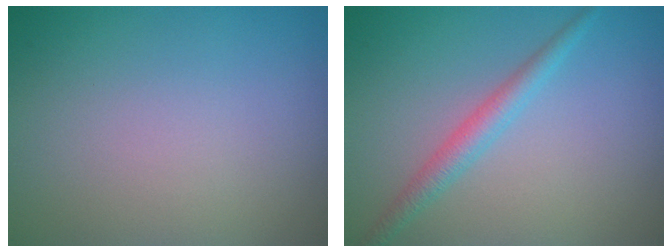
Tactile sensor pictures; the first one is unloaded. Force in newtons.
{"total": 2.2, "press": 2.2, "slide": 0.1}